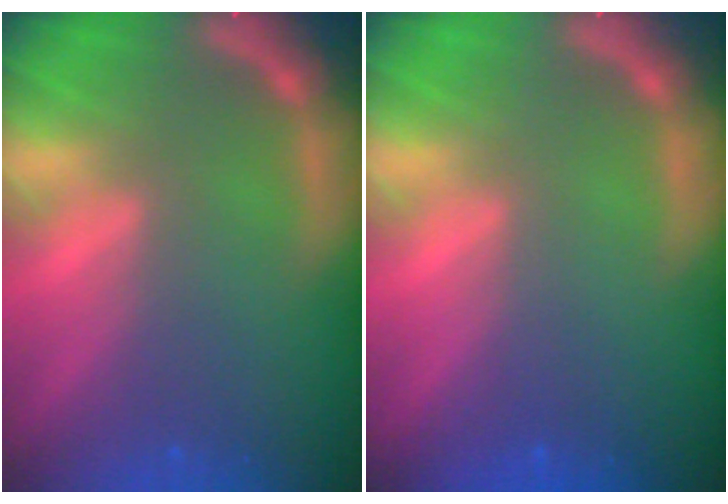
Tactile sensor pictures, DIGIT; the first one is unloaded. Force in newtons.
{"total": 0.0}